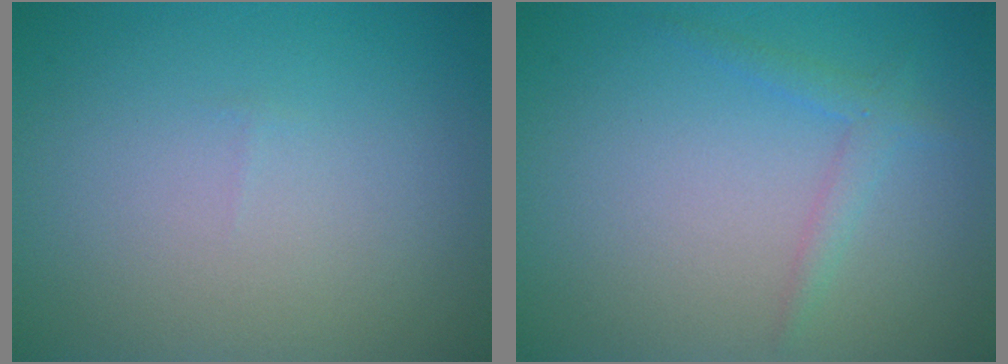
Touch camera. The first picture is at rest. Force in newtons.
{"total": 1.5, "press": 1.5, "slide": 0.1}